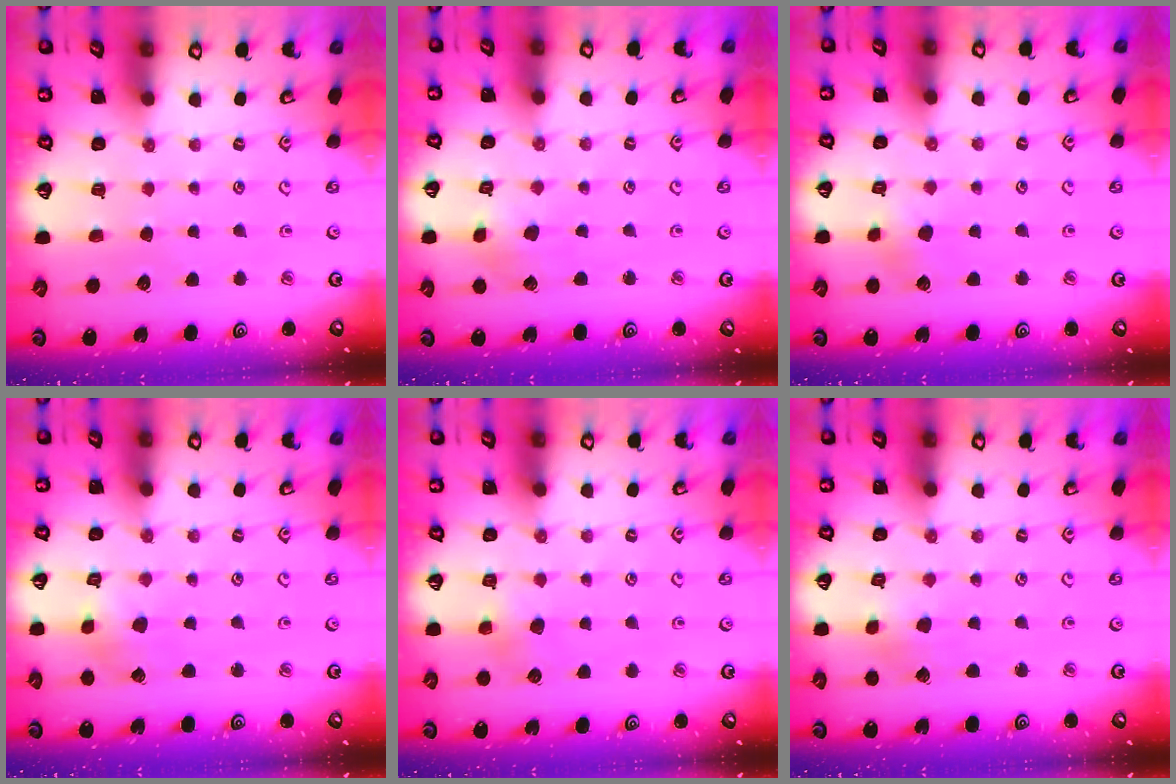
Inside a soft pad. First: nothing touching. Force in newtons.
{"total": 3.0, "press": 2.9, "slide": 0.5}
{"total": 2.9, "press": 2.9, "slide": 0.4}
{"total": 2.7, "press": 2.7, "slide": 0.3}
{"total": 4.5, "press": 4.3, "slide": 1.2}
{"total": 2.6, "press": 2.6, "slide": 0.4}